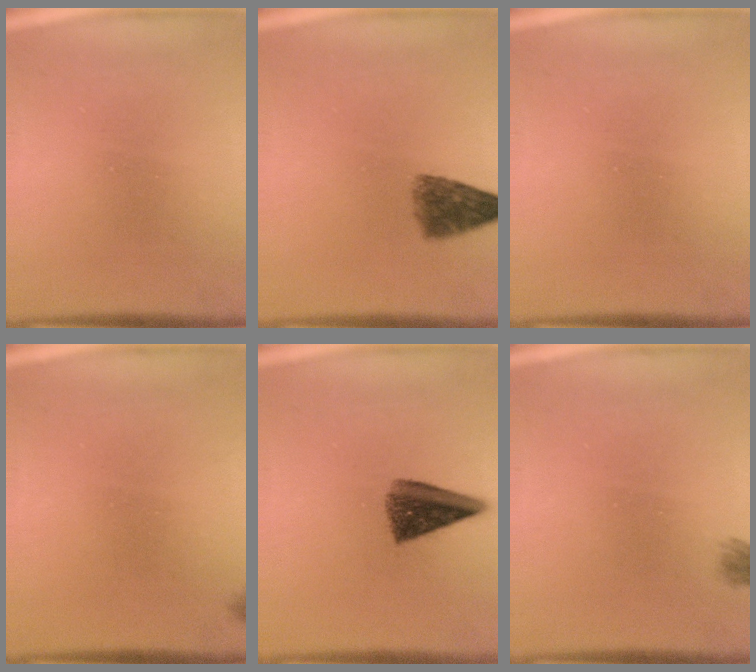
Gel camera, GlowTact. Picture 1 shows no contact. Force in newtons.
{"total": 5.1}
{"total": 0.0}
{"total": 0.6}
{"total": 7.2}
{"total": 1.9}